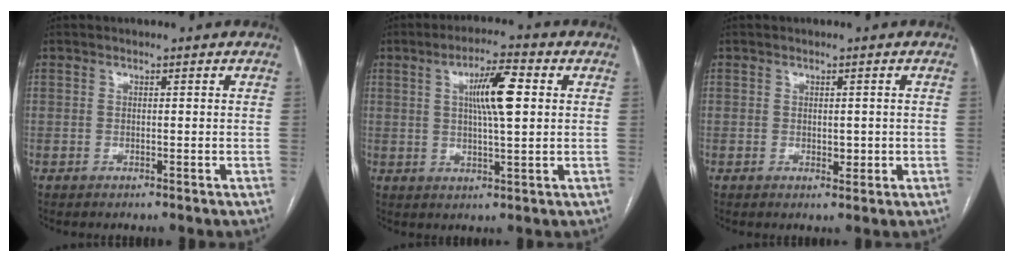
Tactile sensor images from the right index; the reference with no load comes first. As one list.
[{"total": 8.2, "force": [1.9, 1.1, 7.9], "torque": [-0.138, 0.010, 0.032]}, {"total": 1.9, "force": [-0.2, 1.2, 1.5], "torque": [-0.018, 0.000, 0.001]}]